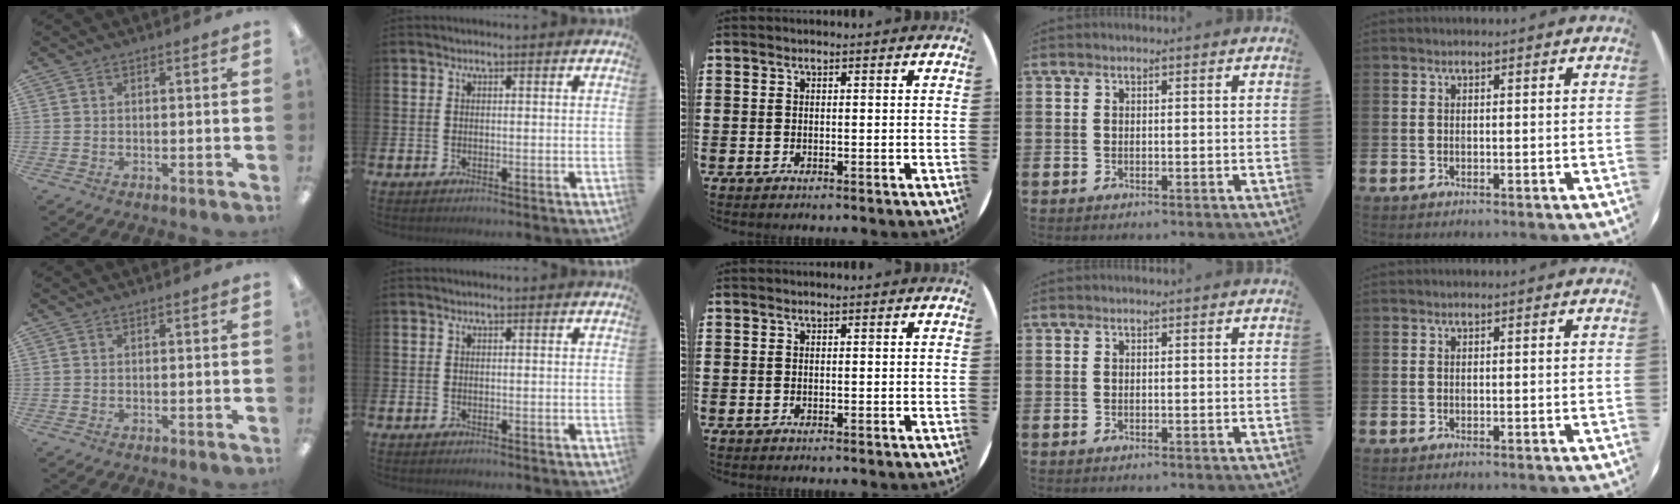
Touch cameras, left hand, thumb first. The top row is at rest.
{}